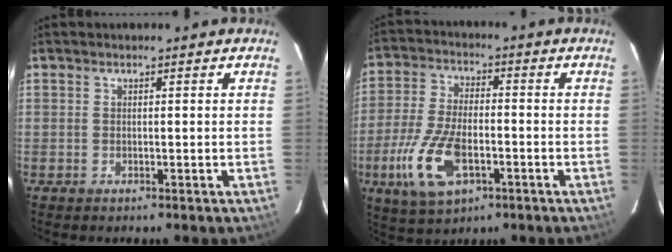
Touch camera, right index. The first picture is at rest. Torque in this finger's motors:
{"motor_torque": [1.57, -0.56, 0.30, 0.11]}